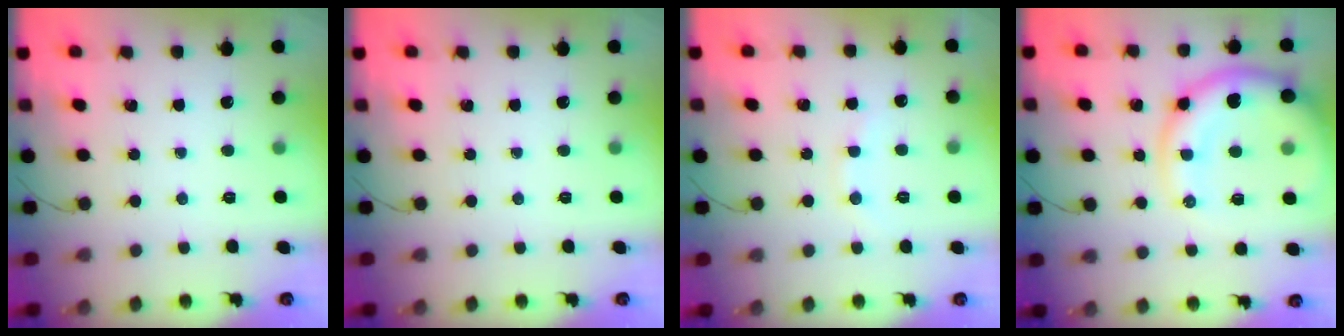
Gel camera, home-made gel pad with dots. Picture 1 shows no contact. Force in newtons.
{"total": 0.0}
{"total": 6.9, "press": 6.8, "slide": 1.4}
{"total": 13.7, "press": 13.3, "slide": 3.5}